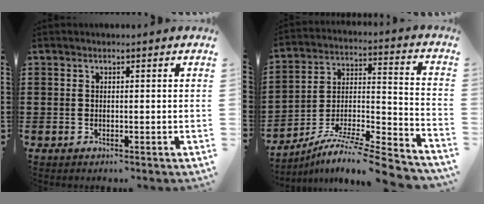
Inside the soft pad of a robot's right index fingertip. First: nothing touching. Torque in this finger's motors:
{"motor_torque": [0.73, 0.85, 0.17, 0.04]}